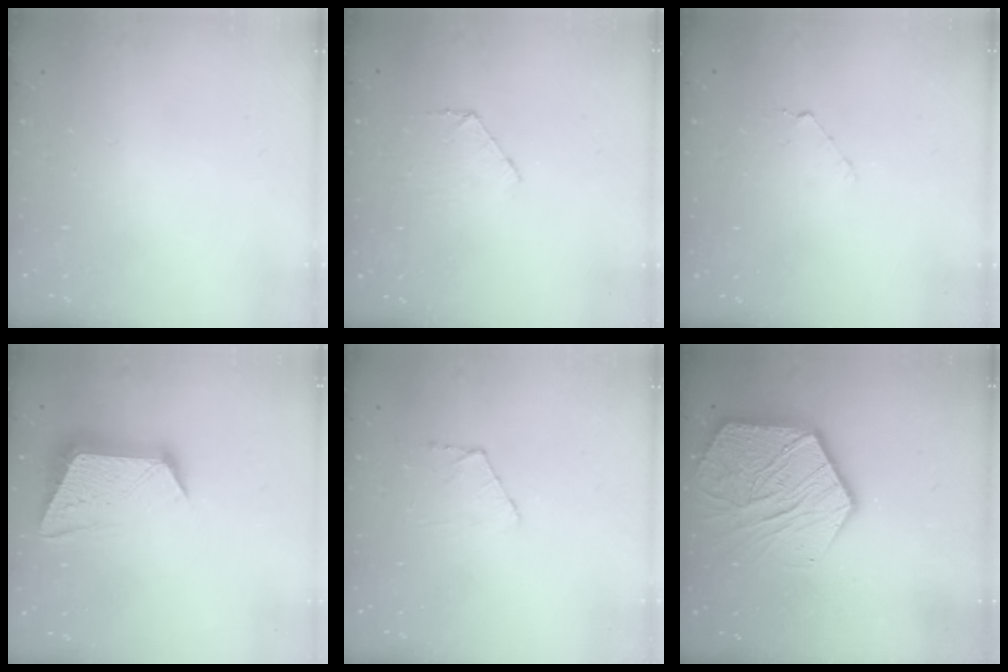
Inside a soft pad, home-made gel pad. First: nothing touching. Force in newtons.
{"total": 5.3, "press": 5.3, "slide": 0.5}
{"total": 4.0, "press": 4.0, "slide": 0.3}
{"total": 12.7, "press": 12.7, "slide": 1.0}
{"total": 4.0, "press": 3.9, "slide": 0.4}
{"total": 16.8, "press": 16.8, "slide": 1.3}